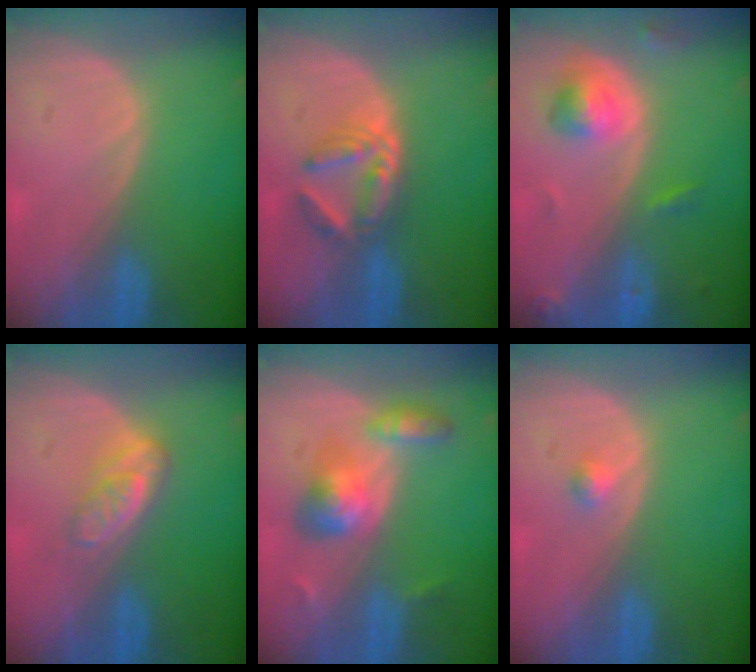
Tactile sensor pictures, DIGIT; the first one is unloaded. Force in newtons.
{"total": 6.0, "press": 5.3, "slide": 2.8}
{"total": 5.0, "press": 4.8, "slide": 1.5}
{"total": 4.9, "press": 4.2, "slide": 2.4}
{"total": 5.8, "press": 5.8, "slide": 0.2}
{"total": 1.3, "press": 1.1, "slide": 0.7}